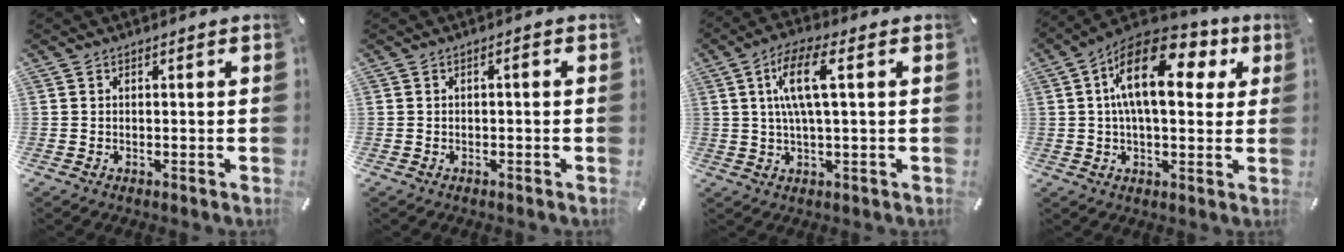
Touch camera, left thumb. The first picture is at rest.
{"total": 1.0, "force": [-0.5, 0.3, 0.8], "torque": [-0.015, 0.002, -0.010]}
{"total": 9.9, "force": [2.2, 2.9, 9.2], "torque": [-0.190, 0.001, 0.033]}
{"total": 18.0, "force": [5.5, 9.1, 14.5], "torque": [-0.248, -0.013, 0.086]}